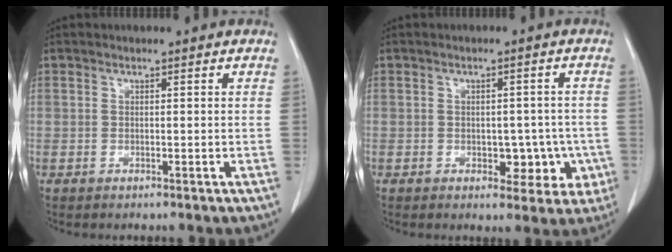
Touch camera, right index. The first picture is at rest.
{"total": 5.8, "force": [-1.5, 3.8, 4.0], "torque": [-0.027, 0.014, -0.010]}